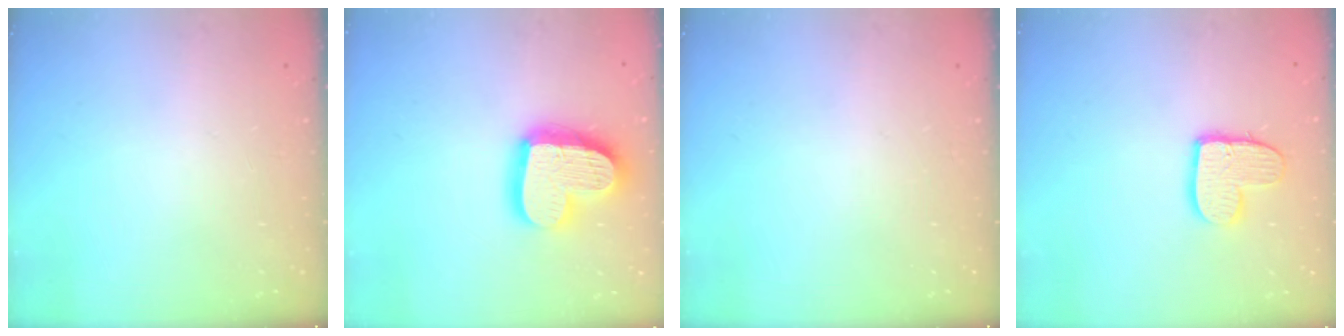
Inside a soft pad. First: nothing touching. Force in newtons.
{"total": 20.5, "press": 20.4, "slide": 1.5}
{"total": 0.0}
{"total": 10.9, "press": 10.8, "slide": 0.7}